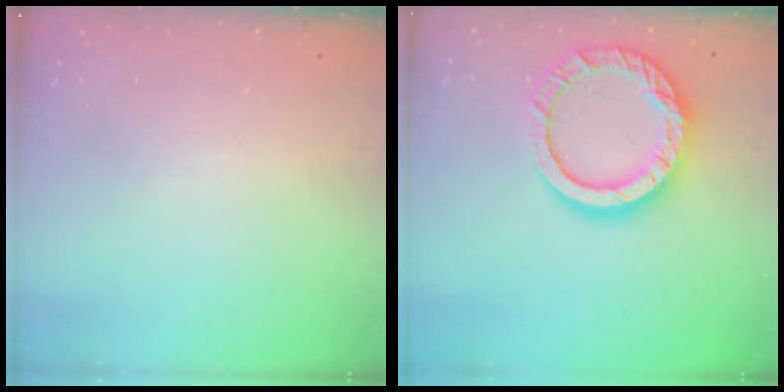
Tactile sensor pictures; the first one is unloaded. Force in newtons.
{"total": 15.3, "press": 15.2, "slide": 1.3}